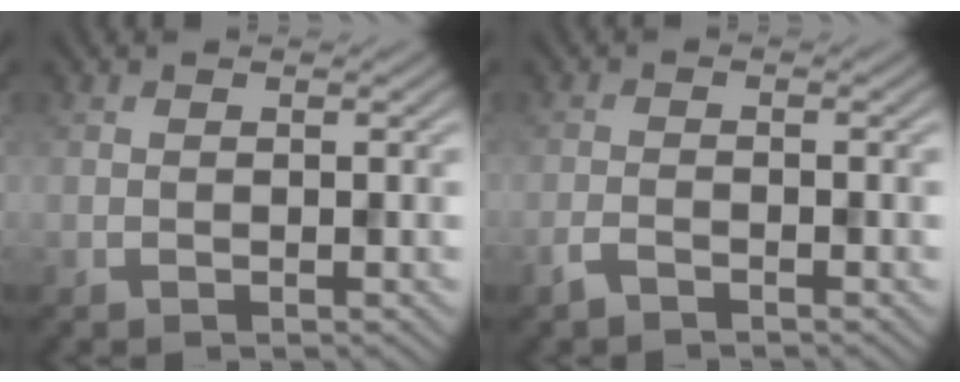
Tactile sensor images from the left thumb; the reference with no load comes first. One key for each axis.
{"total": 1.8, "fx": -1.4, "fy": 0.4, "fz": 1.0, "tx": -0.025, "ty": -0.001, "tz": -0.033}